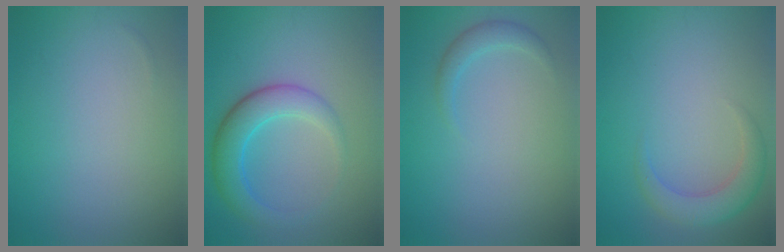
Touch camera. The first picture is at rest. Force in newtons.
{"total": 4.5, "press": 4.5, "slide": 0.1}
{"total": 1.5, "press": 1.5, "slide": 0.1}
{"total": 3.0, "press": 3.0, "slide": 0.3}